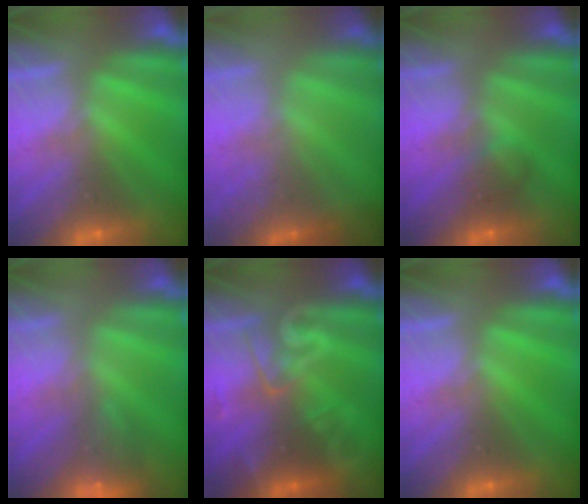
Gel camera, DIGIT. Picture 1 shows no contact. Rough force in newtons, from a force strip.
{"total": 1.4}
{"total": 2.2}
{"total": 9.2}
{"total": 2.8}
{"total": 0.0}